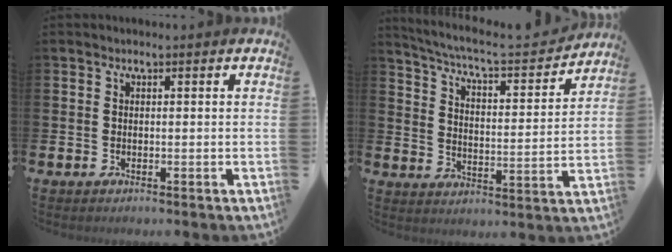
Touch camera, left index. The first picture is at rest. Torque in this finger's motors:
{"motor_torque": [0.73, -1.41, 0.08, 0.08]}